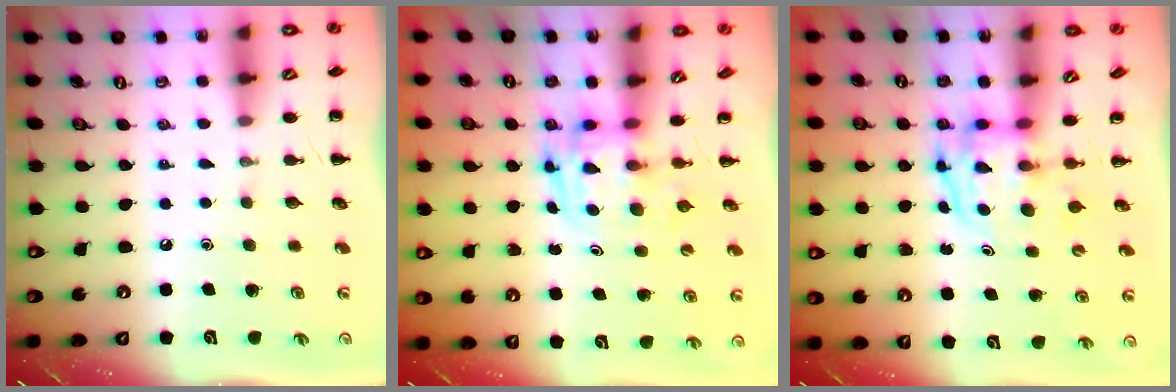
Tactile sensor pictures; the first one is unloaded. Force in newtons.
{"total": 3.1, "press": 3.1, "slide": 0.5}
{"total": 4.0, "press": 3.9, "slide": 0.7}